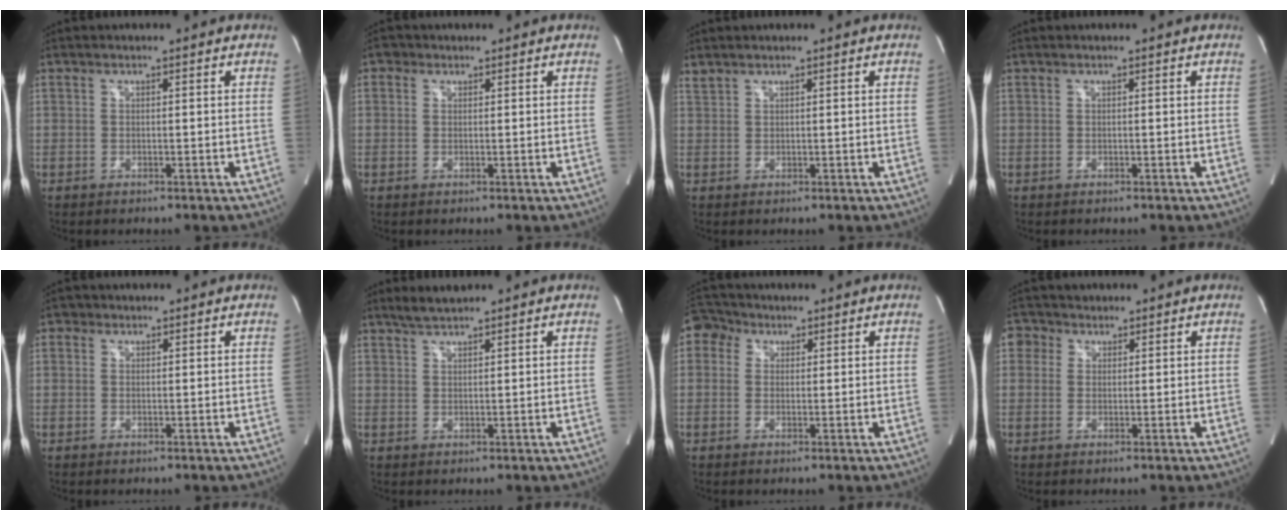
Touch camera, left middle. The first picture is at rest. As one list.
[{"total": 1.3, "force": [0.7, 1.1, 0.2], "torque": [-0.002, 0.003, 0.005]}, {"total": 1.1, "force": [1.0, 0.1, 0.1], "torque": [-0.013, 0.010, 0.029]}, {"total": 0.0}, {"total": 1.1, "force": [0.6, 0.9, 0.1], "torque": [0.002, 0.001, 0.004]}, {"total": 2.7, "force": [2.5, 0.0, 1.1], "torque": [-0.030, 0.008, 0.049]}, {"total": 4.3, "force": [1.9, 3.7, 1.2], "torque": [-0.028, 0.022, 0.033]}, {"total": 2.9, "force": [1.4, 2.5, 0.2], "torque": [-0.003, 0.015, 0.020]}]